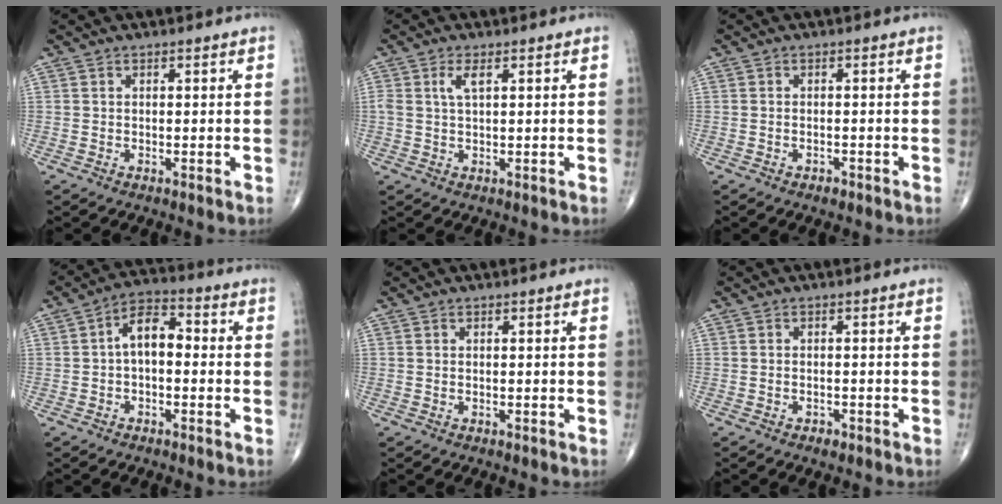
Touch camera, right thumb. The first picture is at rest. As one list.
[{"total": 2.6, "force": [1.0, 0.8, 2.3], "torque": [-0.053, 0.002, 0.023]}, {"total": 1.1, "force": [-0.8, 0.6, 0.5], "torque": [-0.008, 0.003, -0.011]}, {"total": 7.1, "force": [-0.2, 4.1, 5.8], "torque": [-0.083, 0.030, -0.016]}, {"total": 0.0}, {"total": 1.2, "force": [-0.8, 0.7, 0.6], "torque": [-0.009, 0.003, -0.011]}]